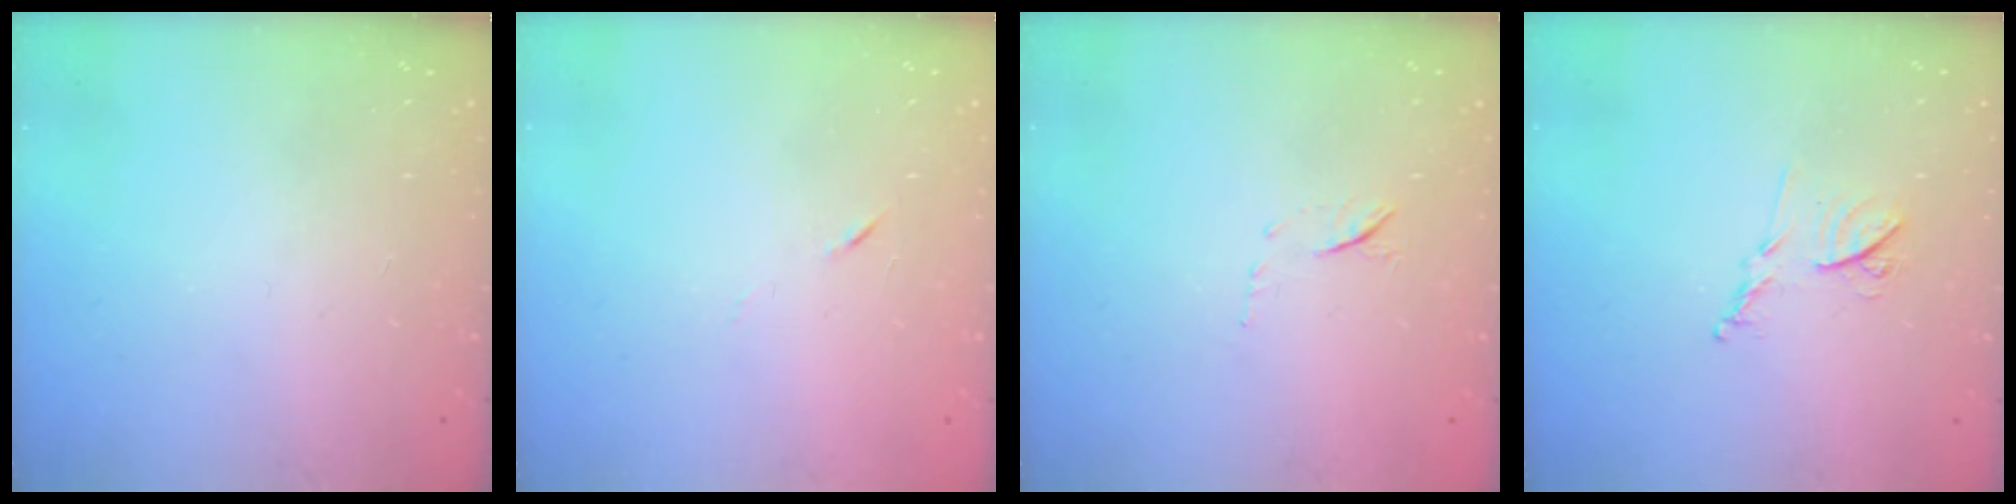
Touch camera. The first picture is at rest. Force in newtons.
{"total": 3.8, "press": 3.7, "slide": 1.1}
{"total": 6.1, "press": 5.9, "slide": 1.5}
{"total": 8.7, "press": 8.7, "slide": 0.4}